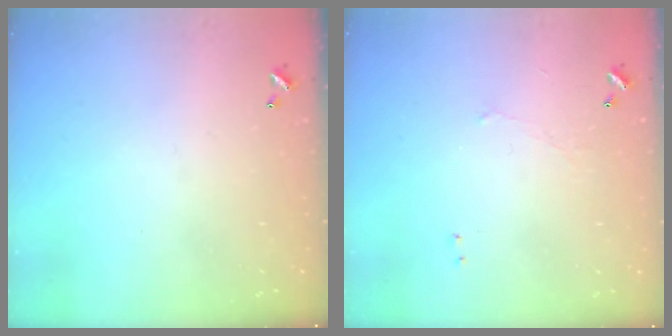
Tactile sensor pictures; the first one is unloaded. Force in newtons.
{"total": 0.7, "press": 0.5, "slide": 0.5}